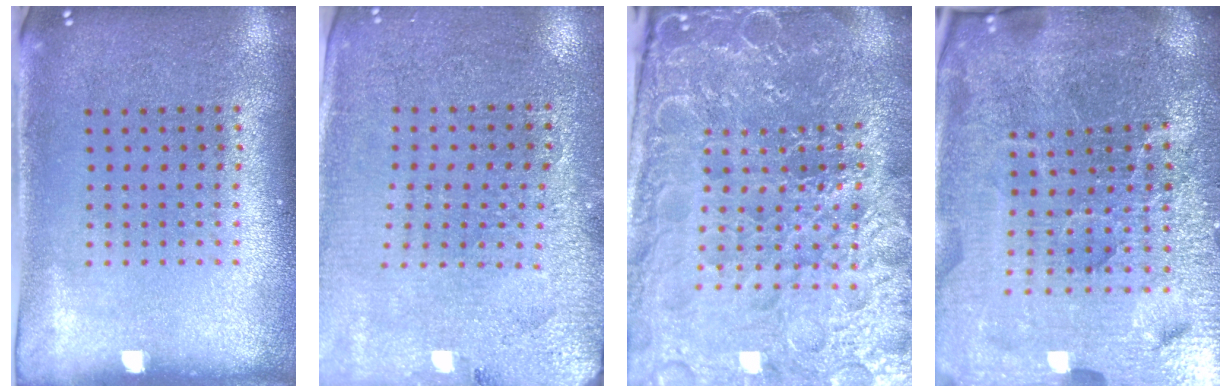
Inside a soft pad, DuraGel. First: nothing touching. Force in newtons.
{"total": 2.9, "press": 2.8, "slide": 0.4}
{"total": 5.5, "press": 5.1, "slide": 2.0}
{"total": 6.6, "press": 5.8, "slide": 3.2}